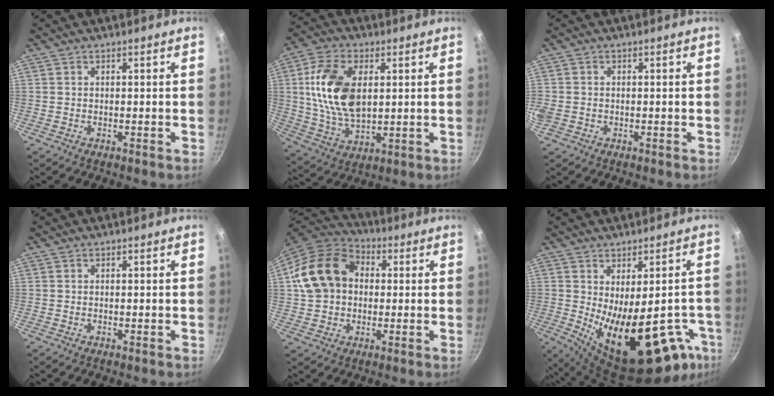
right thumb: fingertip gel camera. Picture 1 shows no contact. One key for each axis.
{"total": 15.8, "fx": 2.9, "fy": 9.4, "fz": 12.4, "tx": -0.221, "ty": -0.007, "tz": 0.058}
{"total": 3.8, "fx": -0.7, "fy": 3.1, "fz": 2.0, "tx": -0.049, "ty": 0.001, "tz": -0.015}
{"total": 0.0}
{"total": 16.8, "fx": 2.3, "fy": 13.1, "fz": 10.3, "tx": -0.171, "ty": 0.034, "tz": 0.028}
{"total": 22.5, "fx": -6.8, "fy": 10.7, "fz": 18.5, "tx": -0.220, "ty": -0.024, "tz": -0.067}